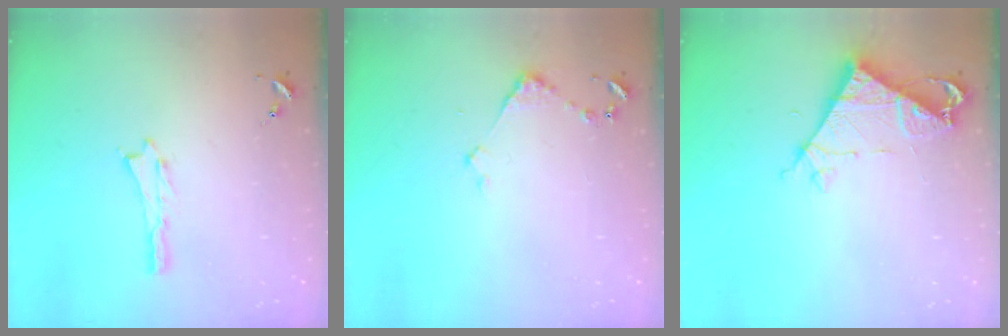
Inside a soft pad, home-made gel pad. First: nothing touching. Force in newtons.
{"total": 2.9, "press": 2.9, "slide": 0.3}
{"total": 6.9, "press": 6.9, "slide": 0.5}